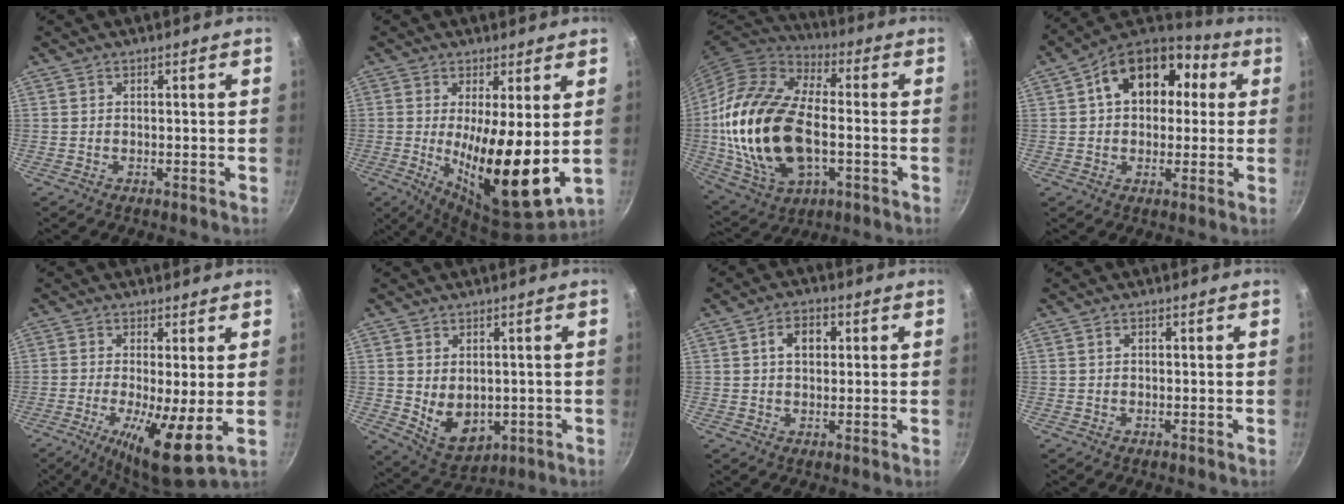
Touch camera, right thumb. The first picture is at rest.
{"total": 15.6, "force": [0.3, 4.3, 15.0], "torque": [-0.234, -0.037, 0.014]}
{"total": 25.5, "force": [-2.5, 15.0, 20.5], "torque": [-0.399, 0.018, -0.039]}
{"total": 16.8, "force": [3.9, 12.1, 10.9], "torque": [-0.141, 0.032, 0.047]}
{"total": 11.0, "force": [-1.5, 2.4, 10.6], "torque": [-0.184, -0.019, -0.024]}
{"total": 8.5, "force": [-0.1, 6.2, 5.9], "torque": [-0.078, -0.015, 0.024]}
{"total": 5.4, "force": [1.3, 3.8, 3.6], "torque": [-0.038, 0.008, 0.015]}
{"total": 0.9, "force": [0.1, 0.7, 0.5], "torque": [-0.007, 0.007, 0.002]}